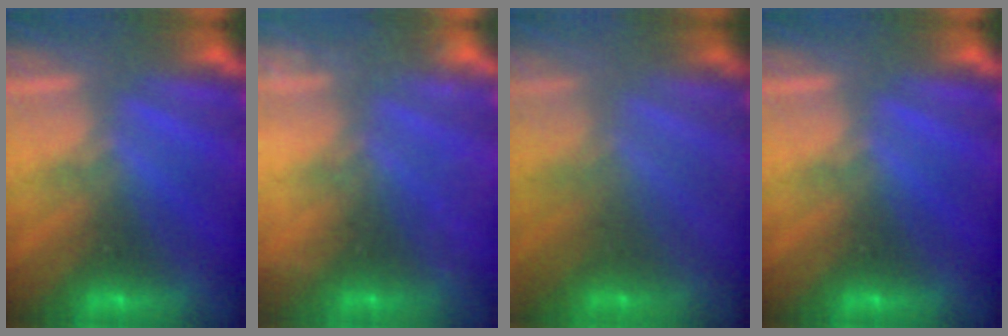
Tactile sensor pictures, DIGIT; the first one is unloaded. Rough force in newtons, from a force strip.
{"total": 8.2}
{"total": 1.2}
{"total": 0.0}